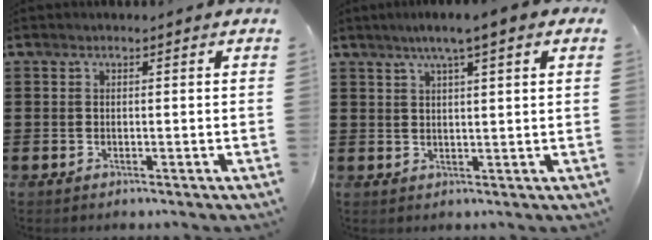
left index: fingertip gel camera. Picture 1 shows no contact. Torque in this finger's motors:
{"motor_torque": [0.46, 0.87, 0.03, -0.11]}